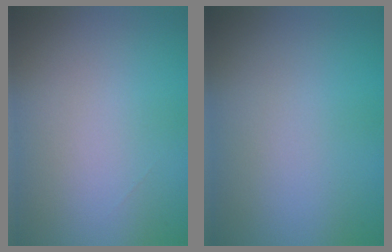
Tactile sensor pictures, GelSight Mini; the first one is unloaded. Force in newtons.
{"total": 0.0}